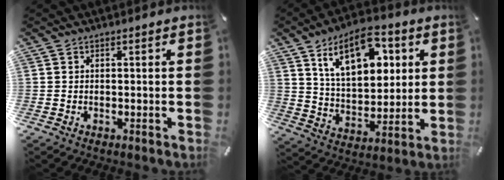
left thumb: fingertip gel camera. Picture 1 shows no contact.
{"total": 16.6, "force": [8.1, 9.3, 11.2], "torque": [-0.177, -0.014, 0.140]}